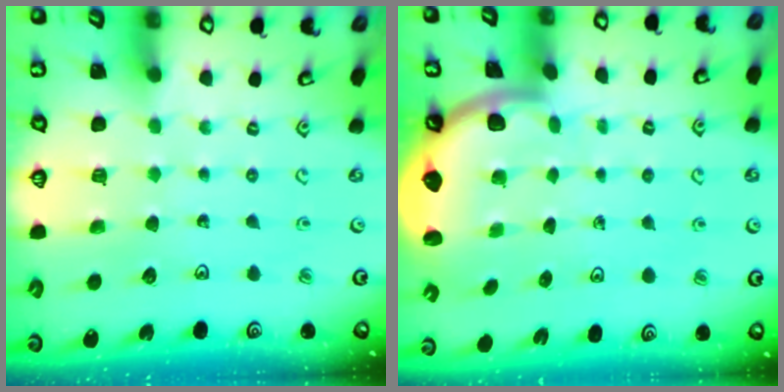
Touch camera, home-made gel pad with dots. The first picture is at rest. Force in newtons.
{"total": 1.9, "press": 1.8, "slide": 0.3}